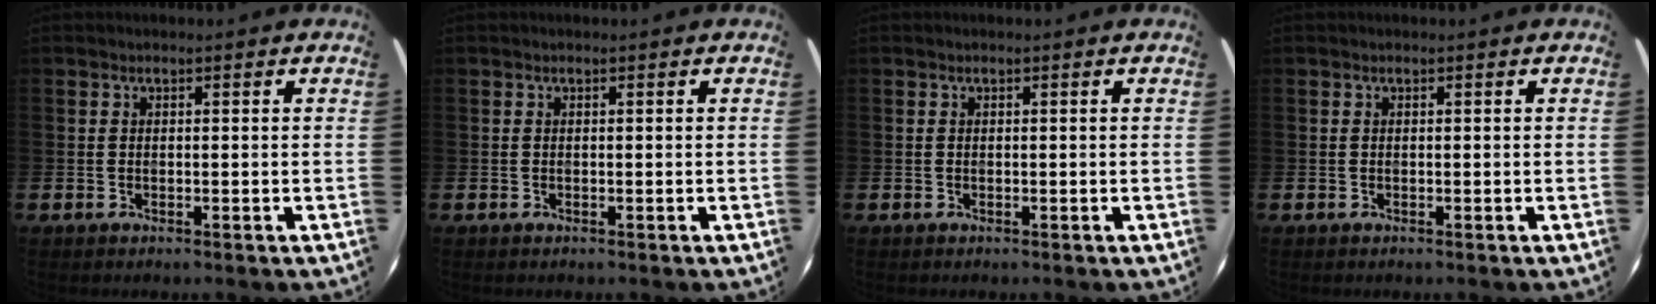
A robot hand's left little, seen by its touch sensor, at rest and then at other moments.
{"total": 0.0}
{"total": 0.0}
{"total": 0.0}